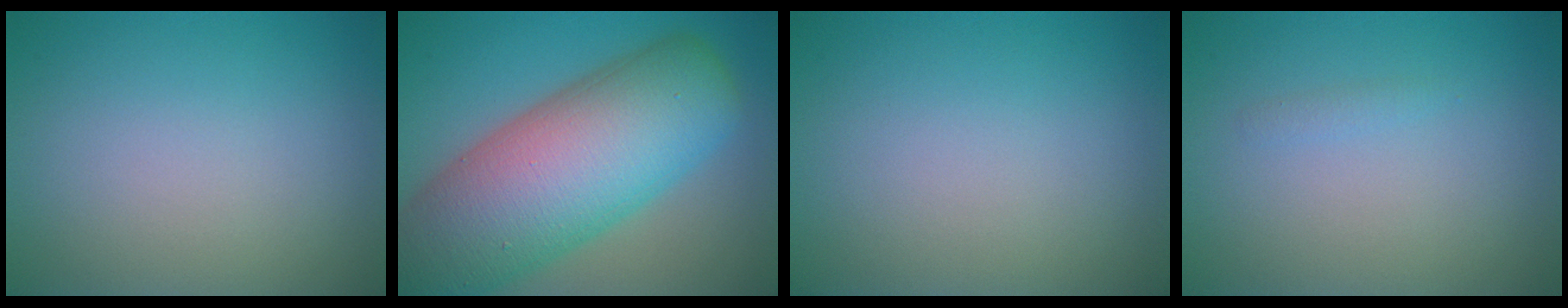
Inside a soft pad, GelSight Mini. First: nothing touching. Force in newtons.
{"total": 15.2, "press": 15.1, "slide": 0.6}
{"total": 0.0}
{"total": 0.6, "press": 0.6, "slide": 0.0}